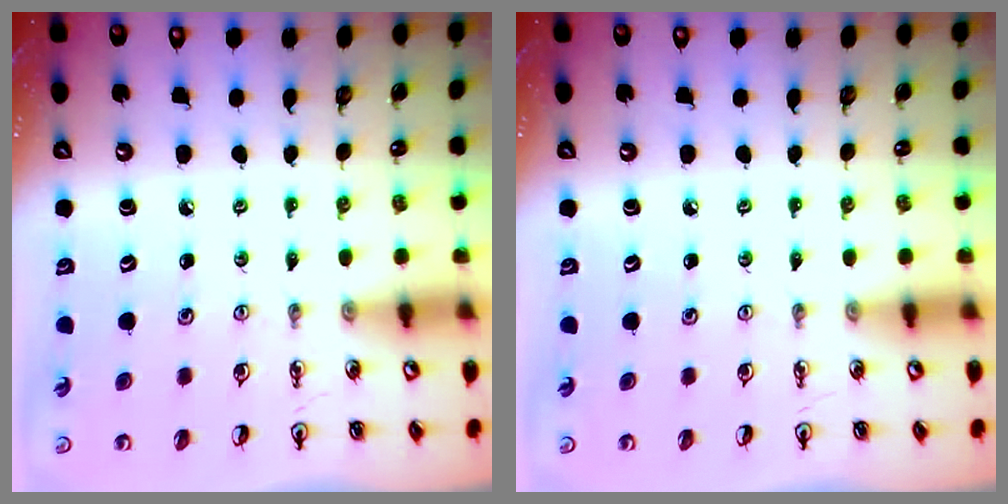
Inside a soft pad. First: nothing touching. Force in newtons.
{"total": 0.0}